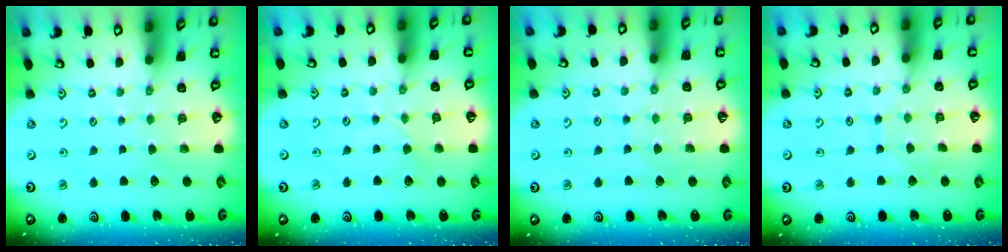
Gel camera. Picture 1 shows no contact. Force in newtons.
{"total": 2.2, "press": 2.2, "slide": 0.3}
{"total": 3.1, "press": 3.1, "slide": 0.4}
{"total": 6.2, "press": 6.2, "slide": 0.6}